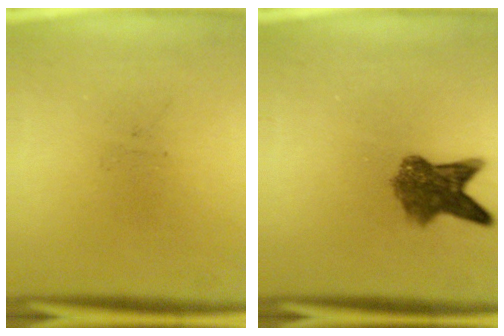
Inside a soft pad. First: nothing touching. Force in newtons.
{"total": 6.3}